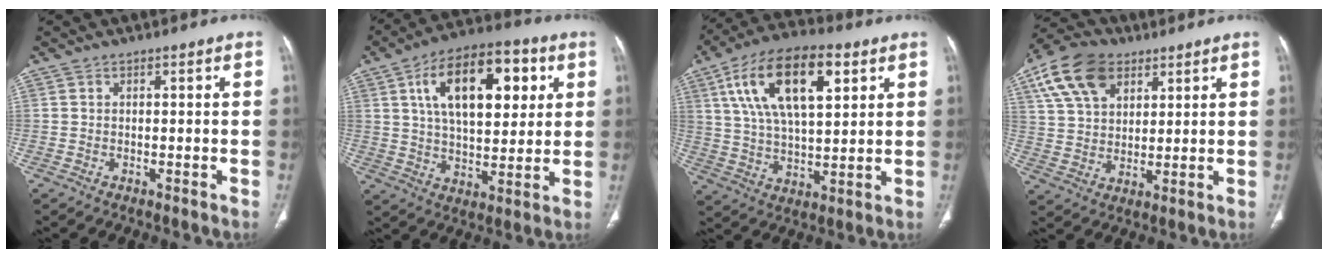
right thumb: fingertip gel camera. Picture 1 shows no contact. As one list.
[{"total": 20.0, "force": [6.5, 10.2, 15.9], "torque": [-0.221, -0.002, 0.103]}, {"total": 19.5, "force": [7.5, 8.9, 15.7], "torque": [-0.265, -0.003, 0.132]}, {"total": 14.1, "force": [6.9, 9.0, 8.4], "torque": [-0.150, -0.006, 0.129]}]